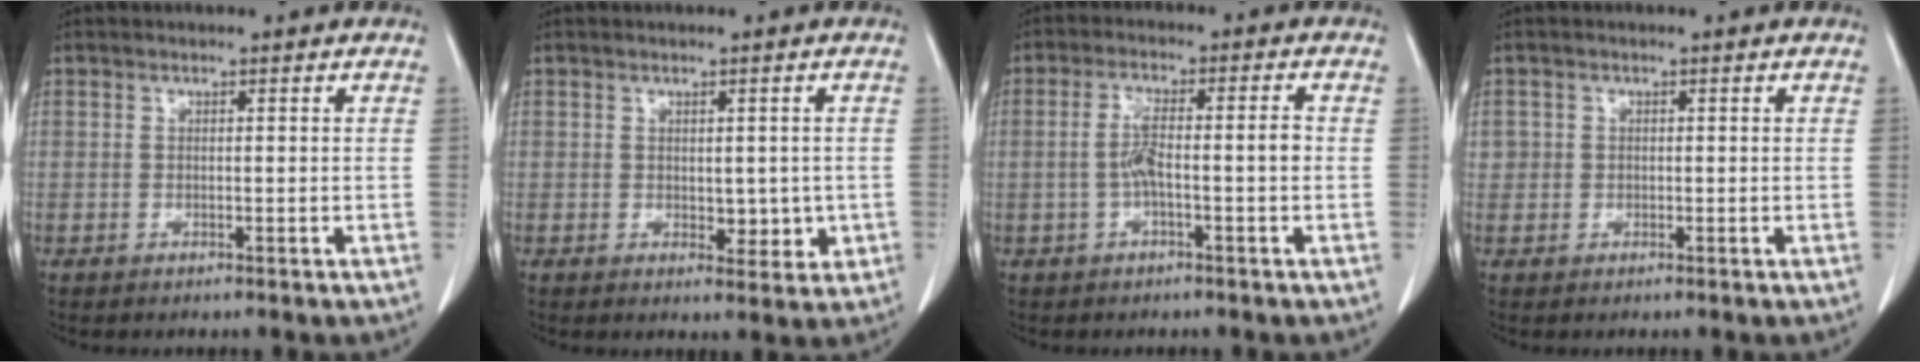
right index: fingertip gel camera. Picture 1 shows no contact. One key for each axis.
{"total": 3.8, "fx": -0.3, "fy": 2.2, "fz": 3.1, "tx": -0.028, "ty": -0.005, "tz": 0.005}
{"total": 5.3, "fx": -0.8, "fy": 0.7, "fz": 5.2, "tx": -0.100, "ty": 0.015, "tz": -0.014}
{"total": 1.5, "fx": 0.2, "fy": 1.5, "fz": 0.2, "tx": 0.010, "ty": 0.005, "tz": 0.001}